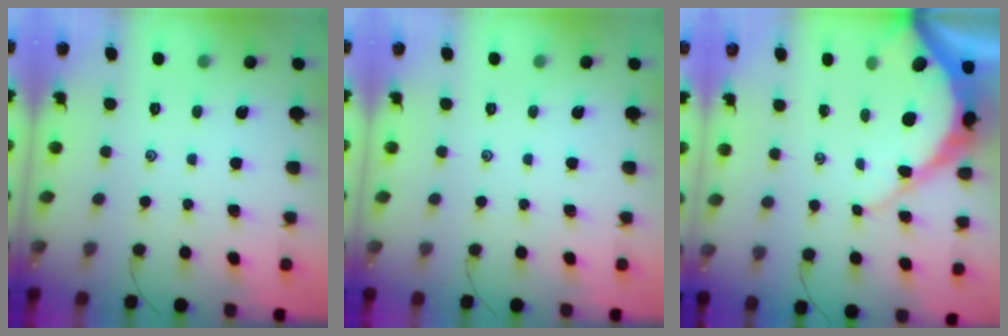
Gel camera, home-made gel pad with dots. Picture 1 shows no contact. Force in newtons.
{"total": 0.0}
{"total": 10.2, "press": 10.2, "slide": 1.0}